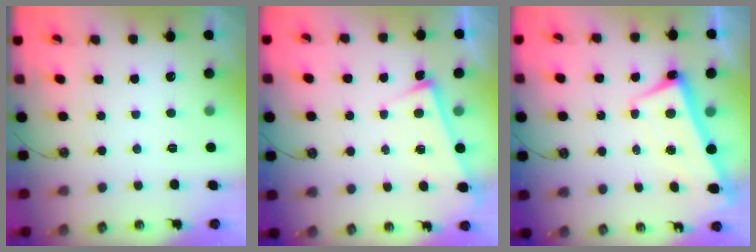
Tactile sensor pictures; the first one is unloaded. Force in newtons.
{"total": 2.8, "press": 2.8, "slide": 0.5}
{"total": 2.7, "press": 2.7, "slide": 0.5}